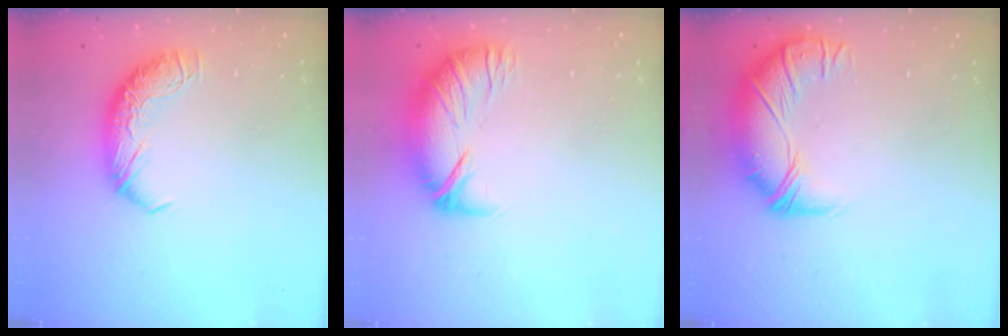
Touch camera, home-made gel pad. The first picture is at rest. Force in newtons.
{"total": 2.7, "press": 1.5, "slide": 2.2}
{"total": 3.6, "press": 1.6, "slide": 3.2}